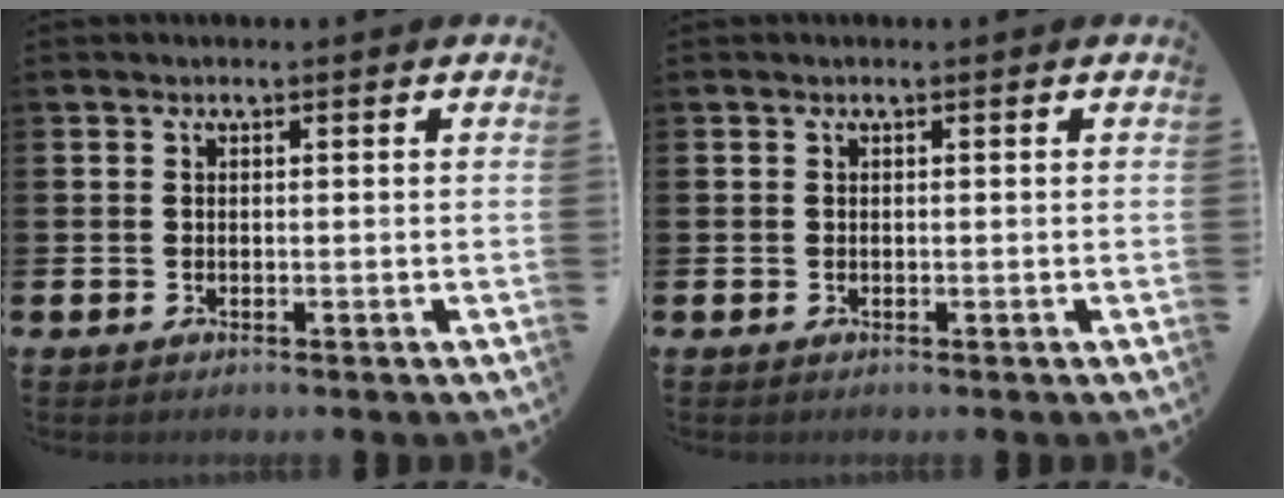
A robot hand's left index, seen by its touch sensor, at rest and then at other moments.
{"total": 0.0}